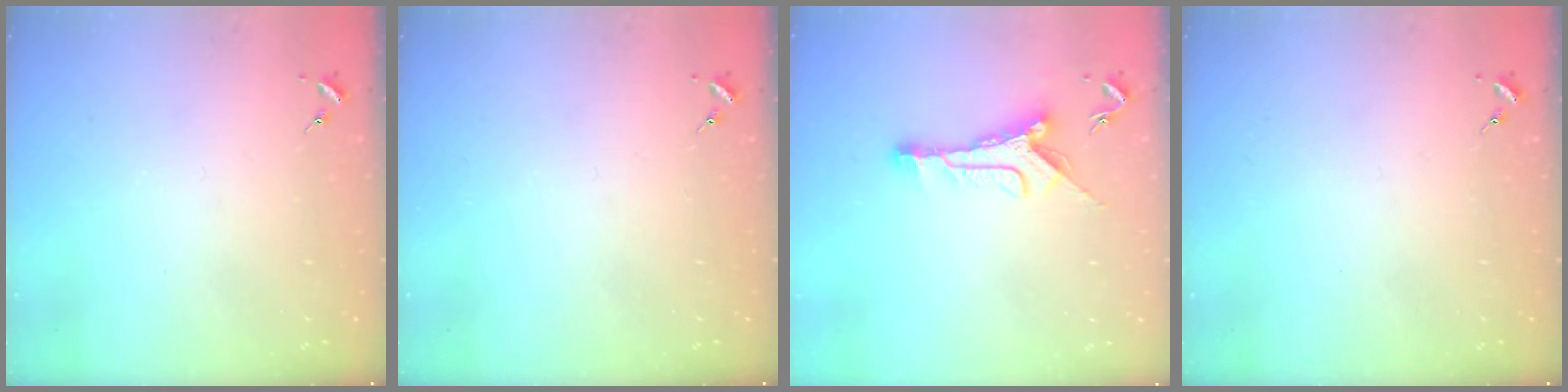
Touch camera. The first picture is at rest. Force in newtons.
{"total": 0.0}
{"total": 10.6, "press": 10.6, "slide": 0.8}
{"total": 0.0}